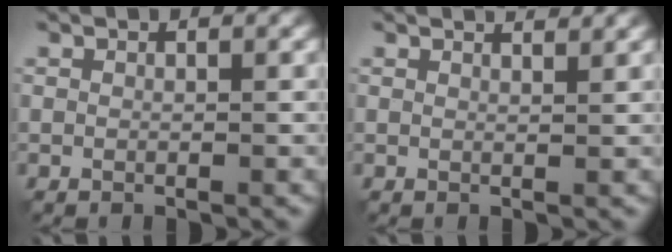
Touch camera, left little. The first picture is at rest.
{"total": 1.4, "force": [1.3, 0.2, 0.4], "torque": [-0.005, -0.002, 0.012]}